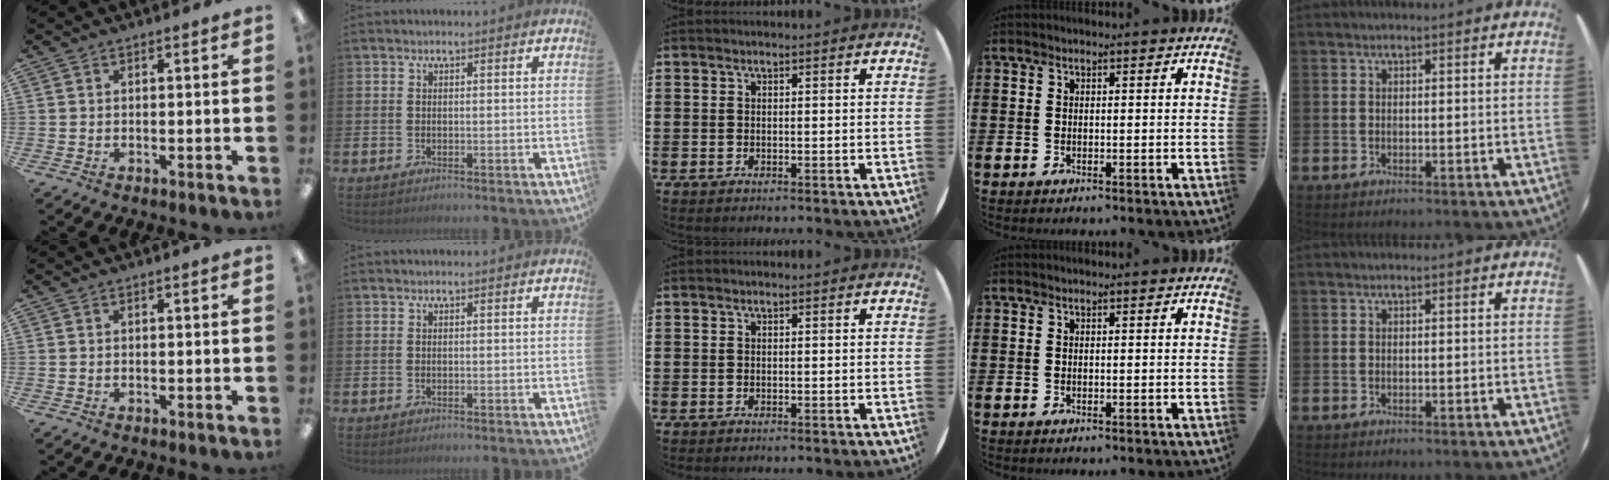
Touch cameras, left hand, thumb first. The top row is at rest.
{}